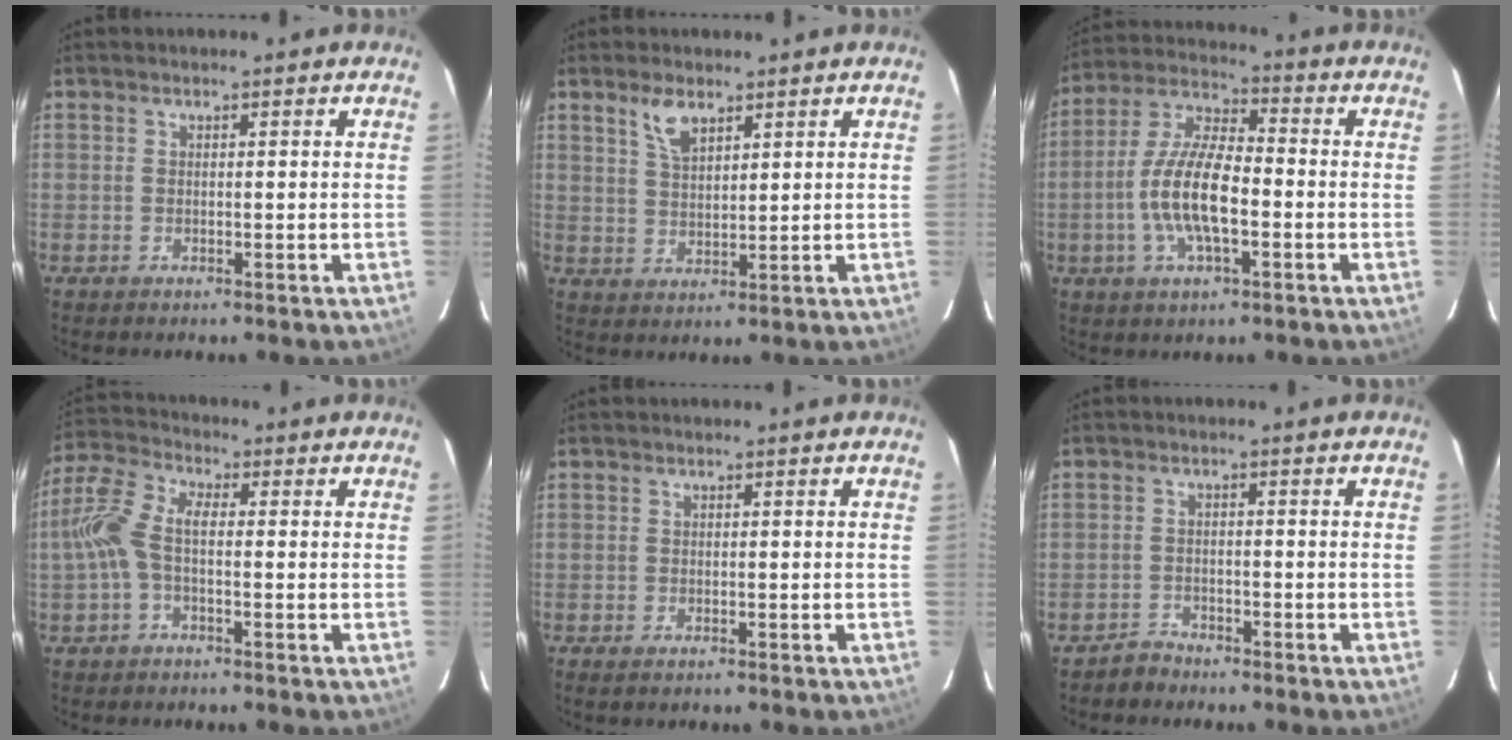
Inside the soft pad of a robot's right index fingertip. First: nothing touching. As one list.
[{"total": 4.9, "force": [3.3, 2.0, 3.0], "torque": [-0.055, 0.002, 0.065]}, {"total": 12.9, "force": [-3.1, 4.6, 11.6], "torque": [-0.241, 0.002, -0.060]}, {"total": 8.0, "force": [-1.1, 3.5, 7.2], "torque": [-0.165, 0.018, -0.029]}, {"total": 1.0, "force": [-0.8, 0.4, 0.5], "torque": [-0.010, -0.006, -0.014]}, {"total": 2.5, "force": [-2.1, 1.2, -0.4], "torque": [0.003, 0.009, -0.039]}]